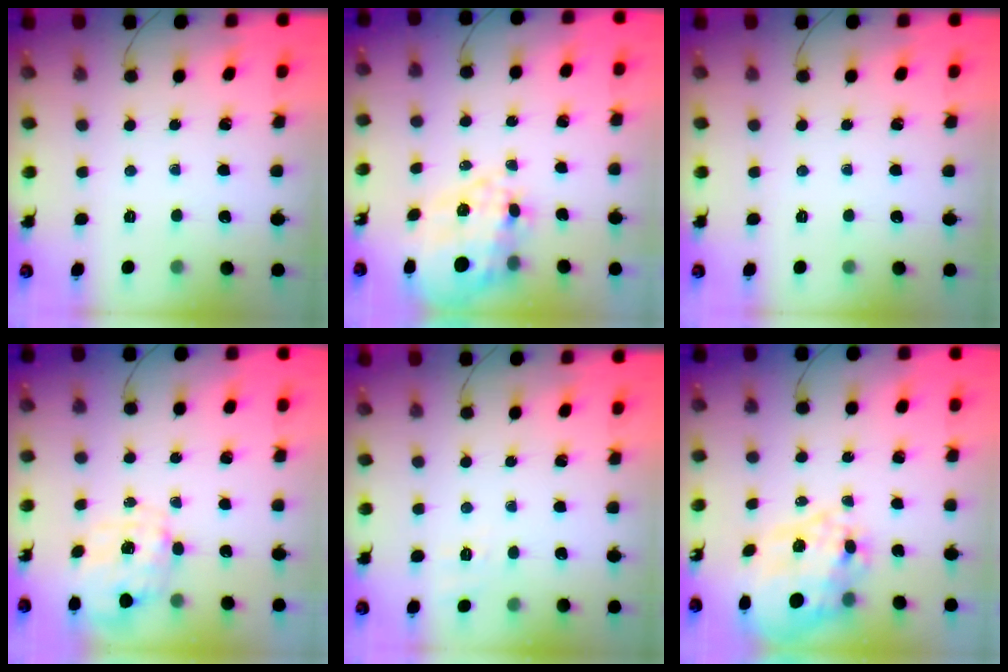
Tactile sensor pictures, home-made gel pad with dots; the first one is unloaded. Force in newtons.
{"total": 15.3, "press": 14.9, "slide": 3.6}
{"total": 0.0}
{"total": 2.9, "press": 2.7, "slide": 0.9}
{"total": 3.8, "press": 3.2, "slide": 2.1}
{"total": 15.1, "press": 14.7, "slide": 3.4}